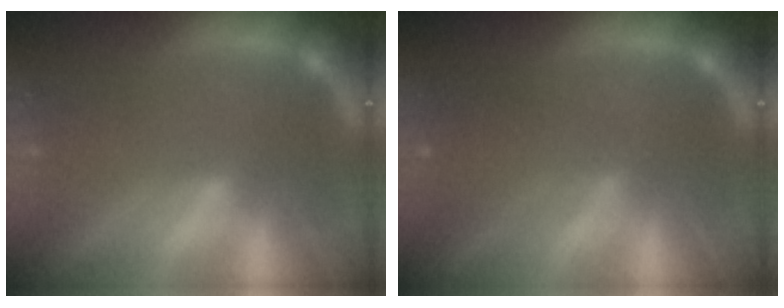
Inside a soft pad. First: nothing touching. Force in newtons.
{"total": 3.0}